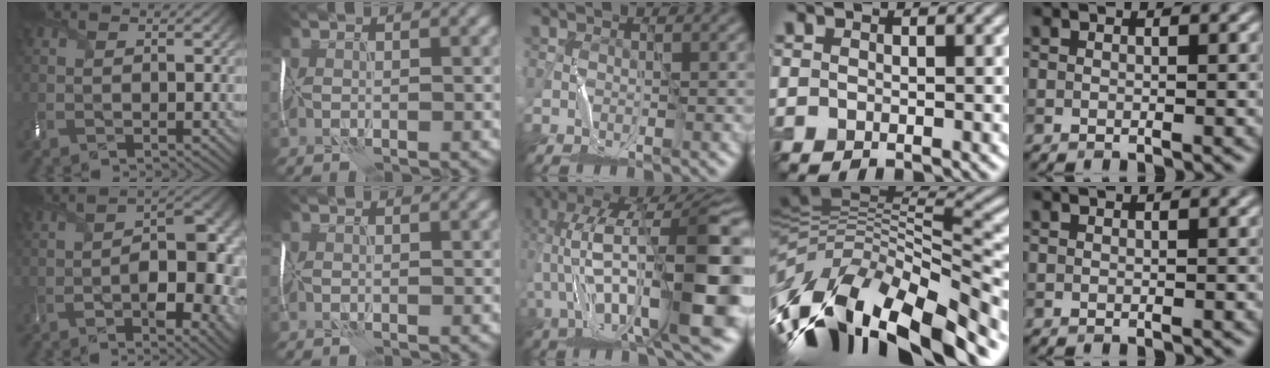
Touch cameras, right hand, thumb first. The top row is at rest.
{"thumb": {"total": 11.6, "force": [-3.3, 5.9, 9.4], "torque": [-0.124, -0.012, -0.048]}, "middle": {"total": 17.0, "force": [-0.3, 5.3, 16.2], "torque": [-0.285, 0.036, -0.004]}, "ring": {"total": 16.7, "force": [-6.8, 7.0, 13.6], "torque": [-0.259, 0.008, -0.114]}}